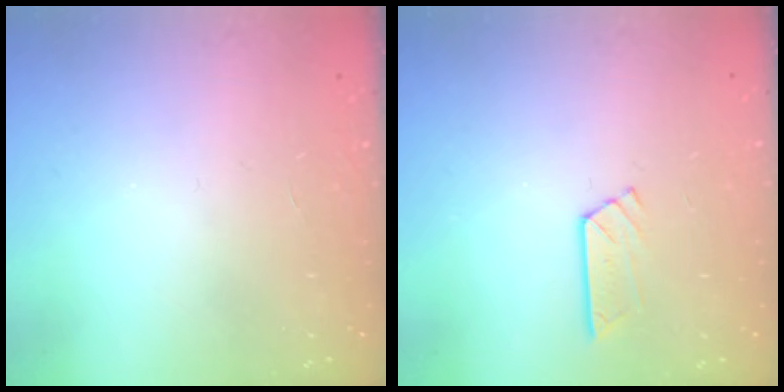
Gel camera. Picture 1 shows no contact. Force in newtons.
{"total": 3.9, "press": 3.9, "slide": 0.4}